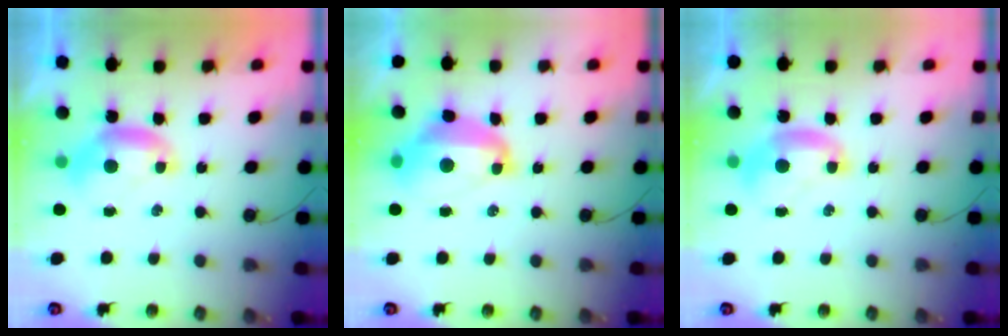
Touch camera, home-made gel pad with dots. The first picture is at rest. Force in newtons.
{"total": 7.7, "press": 7.6, "slide": 1.1}
{"total": 1.4, "press": 1.4, "slide": 0.2}